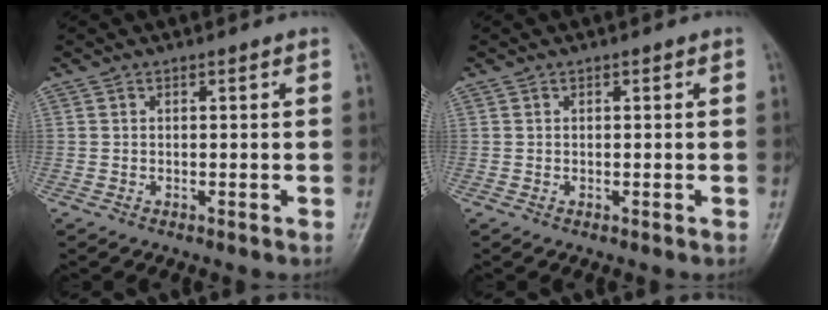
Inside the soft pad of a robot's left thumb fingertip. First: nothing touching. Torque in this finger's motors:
{"motor_torque": [-0.13, -0.10, -0.31, -0.31, 0.00]}